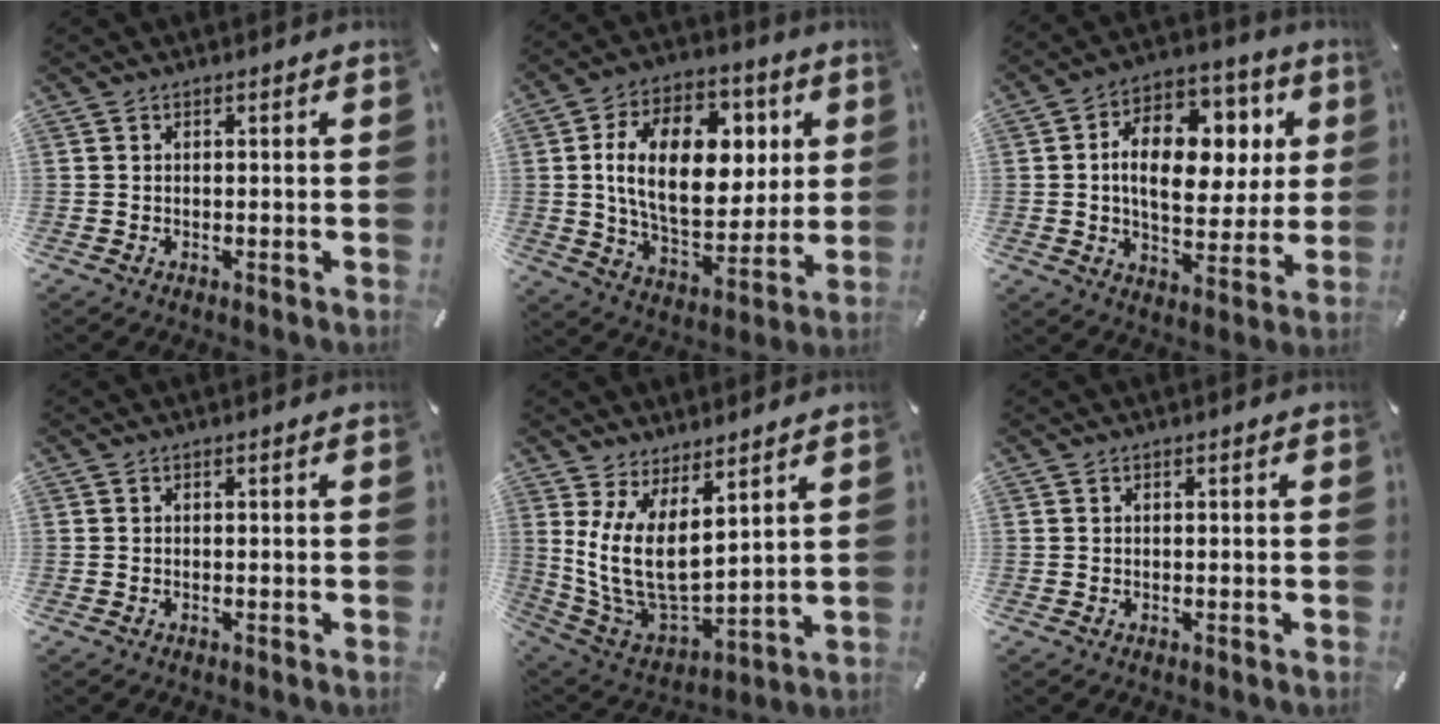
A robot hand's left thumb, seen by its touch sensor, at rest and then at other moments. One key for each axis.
{"total": 21.1, "fx": 4.2, "fy": 13.4, "fz": 15.9, "tx": -0.271, "ty": 0.004, "tz": 0.071}
{"total": 16.5, "fx": 3.3, "fy": 10.8, "fz": 12.1, "tx": -0.191, "ty": -0.005, "tz": 0.061}
{"total": 0.0}
{"total": 12.9, "fx": 4.6, "fy": 6.7, "fz": 10.0, "tx": -0.223, "ty": -0.046, "tz": 0.095}
{"total": 0.0}